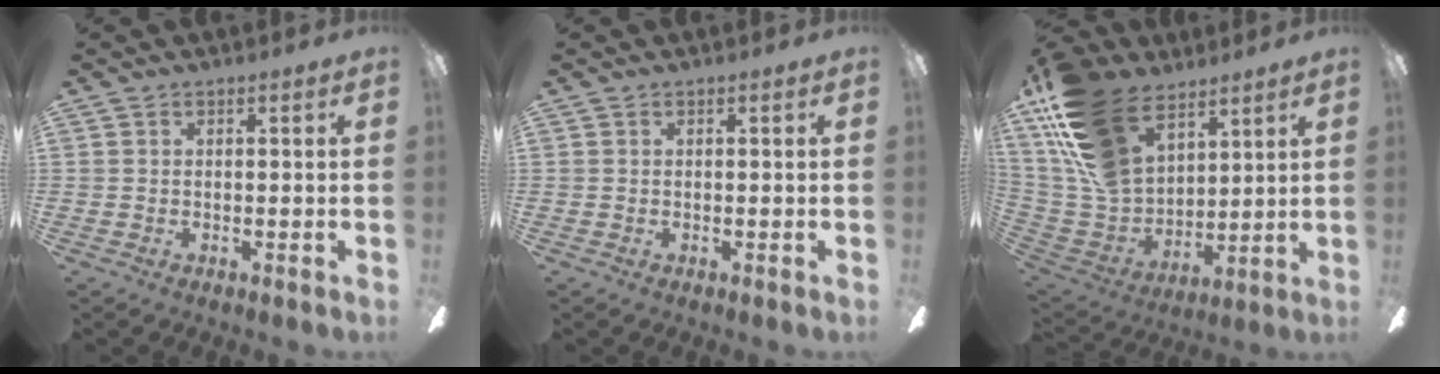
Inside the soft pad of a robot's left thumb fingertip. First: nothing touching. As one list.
[{"total": 0.0}, {"total": 22.1, "force": [13.1, 12.6, 12.5], "torque": [-0.284, -0.059, 0.247]}]